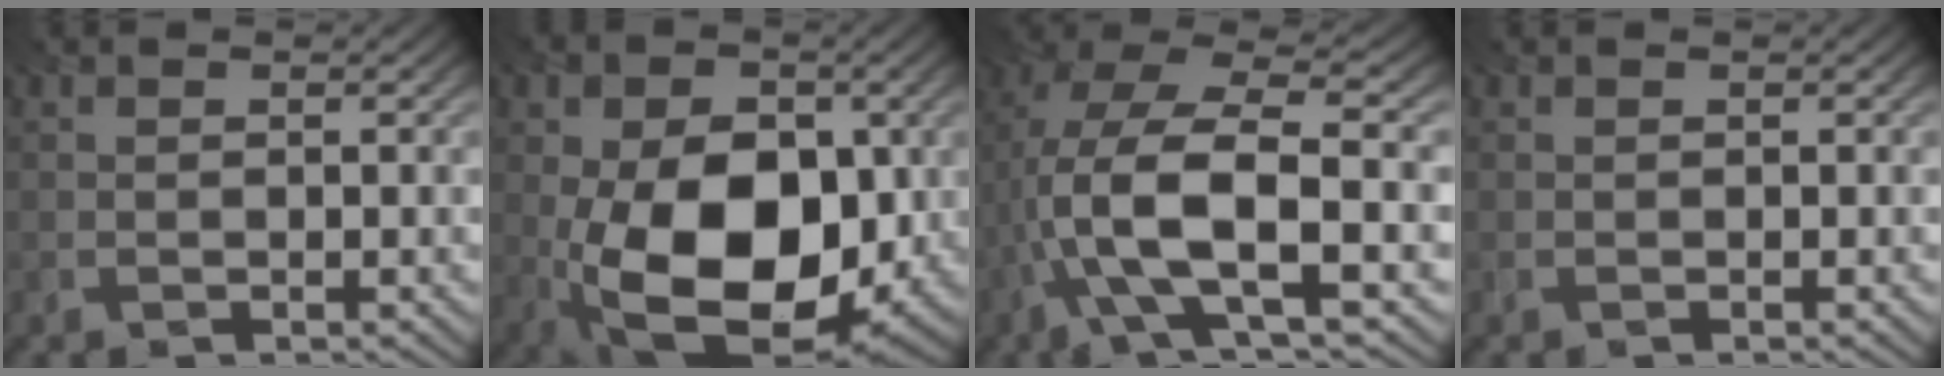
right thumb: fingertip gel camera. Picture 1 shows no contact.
{"total": 17.9, "force": [-3.3, 10.8, 13.9], "torque": [-0.209, -0.028, -0.065]}
{"total": 12.3, "force": [-4.1, 3.8, 10.9], "torque": [-0.224, -0.001, -0.089]}
{"total": 0.0}